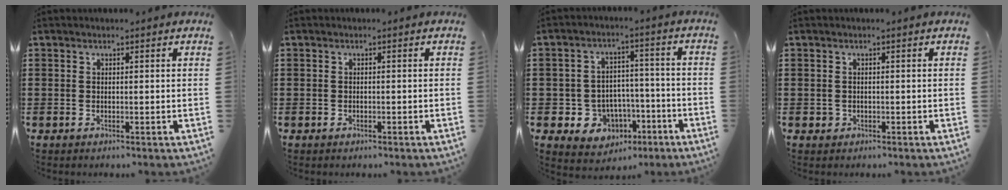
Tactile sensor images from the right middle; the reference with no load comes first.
{"total": 0.5, "force": [-0.4, 0.3, 0.2], "torque": [-0.006, 0.000, -0.007]}
{"total": 6.2, "force": [-2.8, 5.4, 1.5], "torque": [-0.047, 0.018, -0.048]}
{"total": 0.7, "force": [-0.2, 0.7, 0.2], "torque": [-0.006, 0.005, -0.006]}